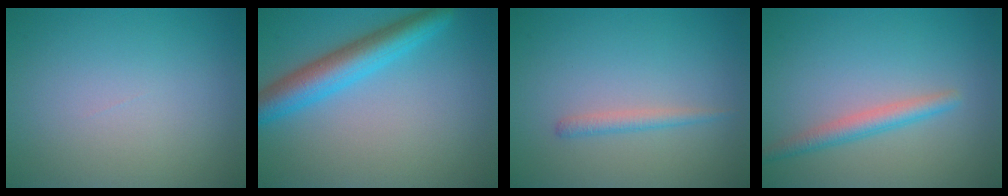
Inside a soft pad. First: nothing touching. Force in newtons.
{"total": 5.3, "press": 5.3, "slide": 0.2}
{"total": 1.3, "press": 1.3, "slide": 0.0}
{"total": 2.4, "press": 2.4, "slide": 0.1}